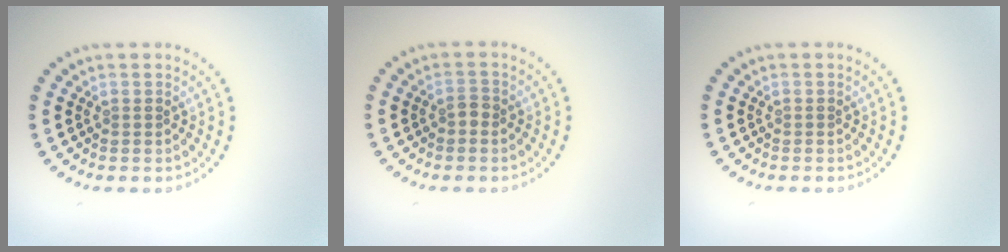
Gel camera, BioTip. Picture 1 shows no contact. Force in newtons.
{"total": 0.8, "press": 0.8, "slide": 0.2}
{"total": 0.0}